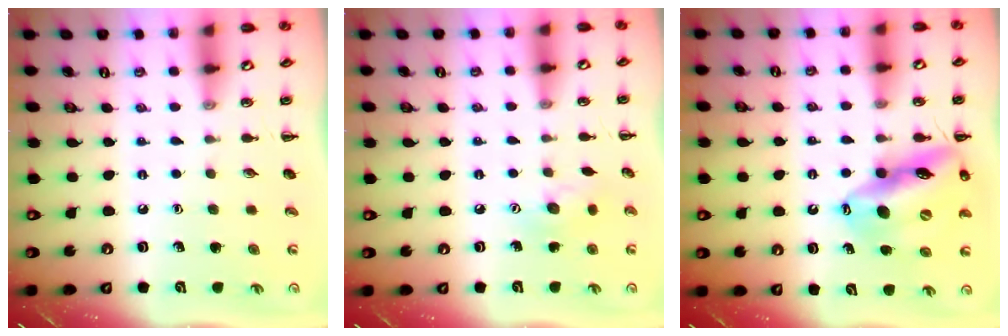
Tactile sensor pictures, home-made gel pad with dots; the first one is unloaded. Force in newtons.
{"total": 7.4, "press": 7.3, "slide": 1.1}
{"total": 17.5, "press": 17.1, "slide": 4.0}